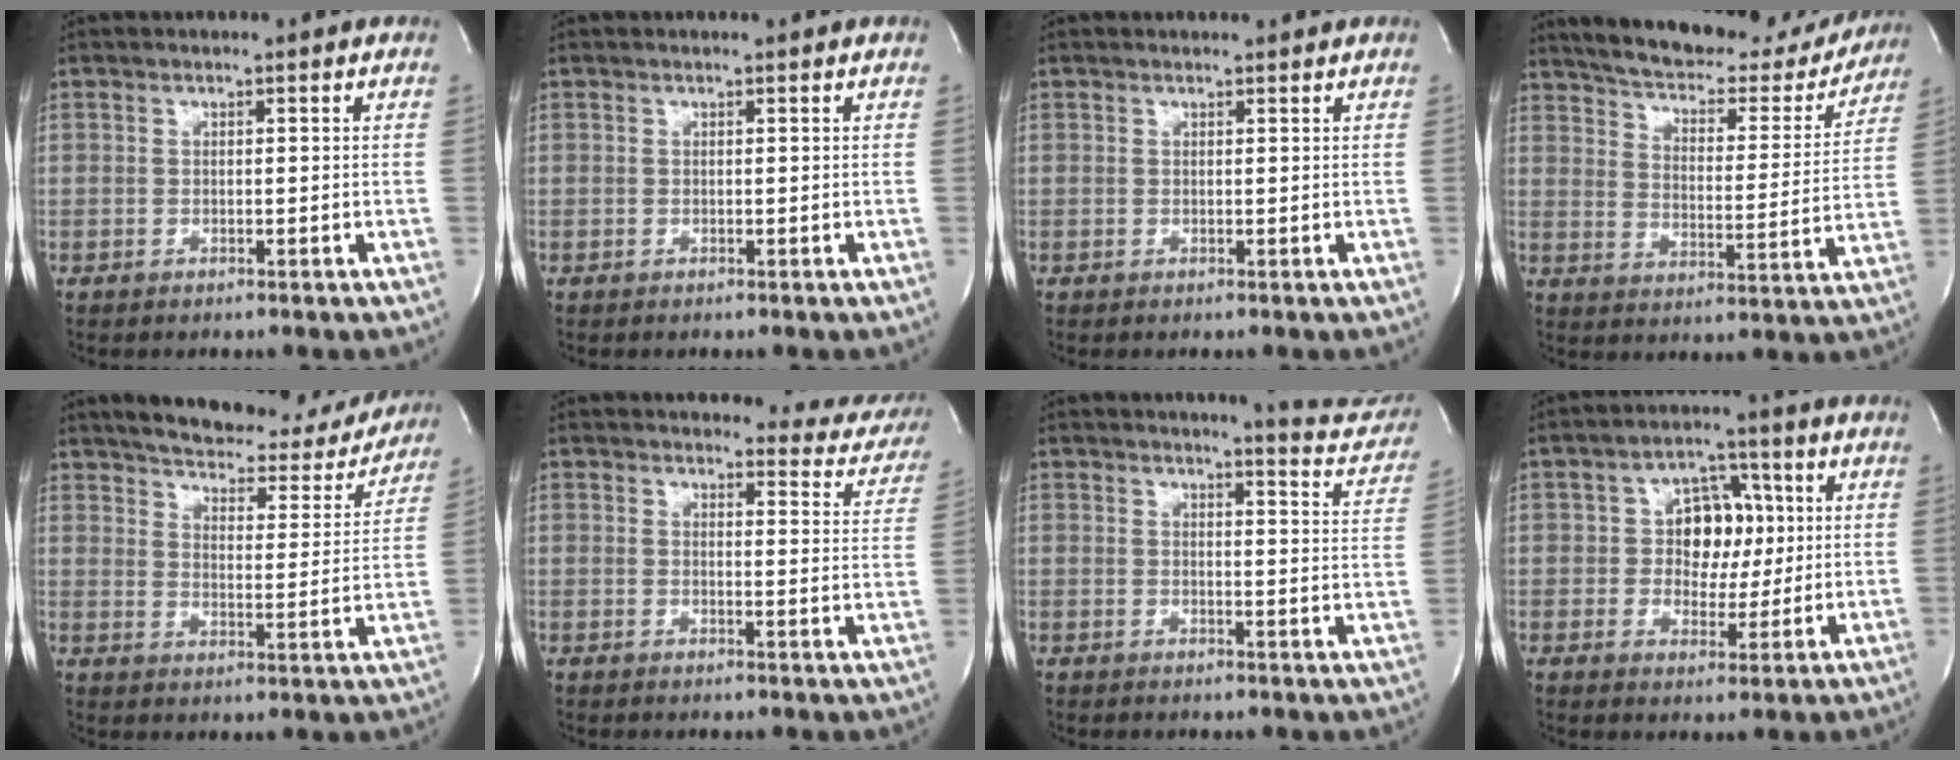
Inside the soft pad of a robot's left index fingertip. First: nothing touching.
{"total": 0.0}
{"total": 1.9, "force": [1.8, 0.5, 0.2], "torque": [-0.009, 0.009, 0.019]}
{"total": 23.3, "force": [20.7, 6.6, 8.4], "torque": [-0.133, -0.017, 0.270]}
{"total": 20.8, "force": [18.5, 6.1, 7.2], "torque": [-0.104, -0.018, 0.234]}
{"total": 11.4, "force": [11.0, 2.6, 1.4], "torque": [0.017, -0.062, 0.091]}
{"total": 8.9, "force": [8.6, 0.6, 2.1], "torque": [-0.015, -0.054, 0.077]}
{"total": 7.6, "force": [0.7, 5.5, 5.1], "torque": [-0.073, 0.018, 0.013]}